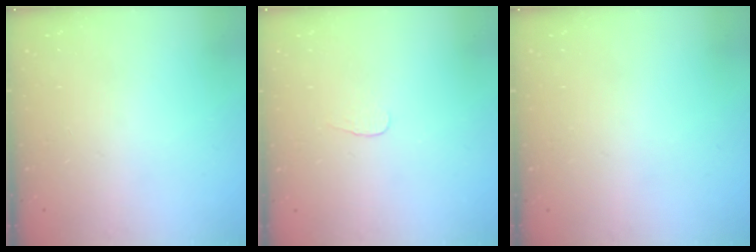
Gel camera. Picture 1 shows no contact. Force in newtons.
{"total": 2.8, "press": 2.7, "slide": 0.3}
{"total": 0.0}